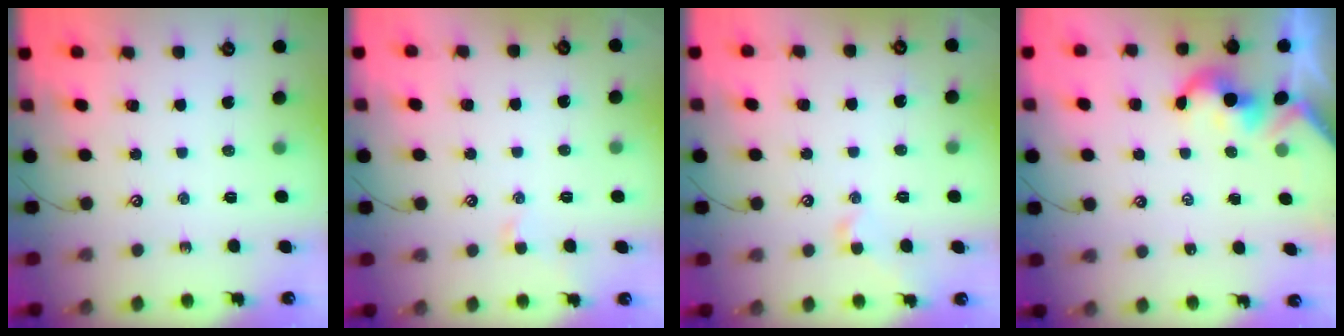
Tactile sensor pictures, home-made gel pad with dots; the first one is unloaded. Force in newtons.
{"total": 0.6, "press": 0.1, "slide": 0.5}
{"total": 2.7, "press": 2.6, "slide": 0.7}
{"total": 2.1, "press": 2.1, "slide": 0.2}